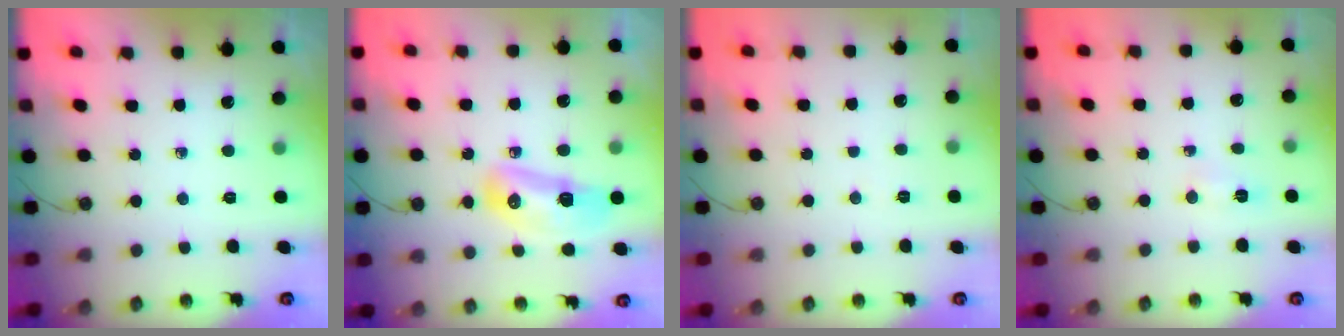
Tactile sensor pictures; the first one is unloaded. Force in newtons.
{"total": 10.1, "press": 10.0, "slide": 1.6}
{"total": 13.2, "press": 3.1, "slide": 12.8}
{"total": 2.6, "press": 2.6, "slide": 0.3}